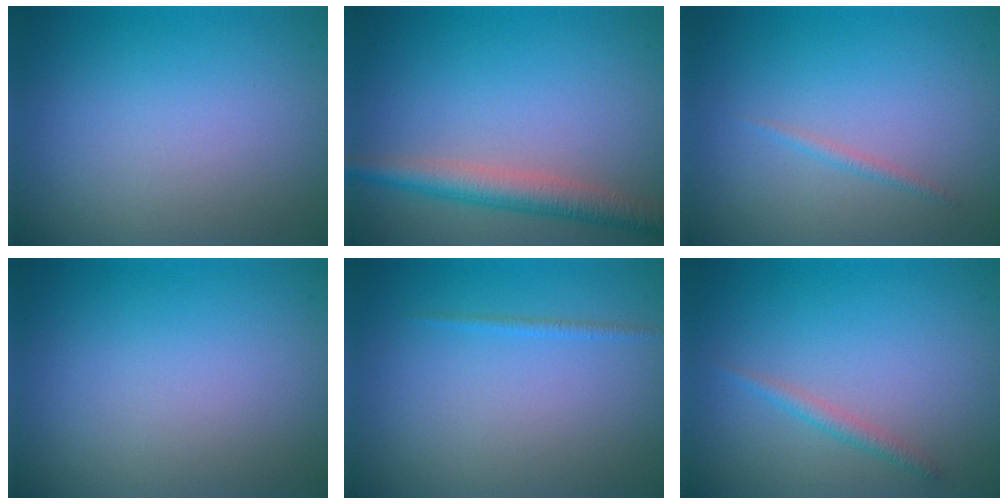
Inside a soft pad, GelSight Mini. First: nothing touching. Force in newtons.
{"total": 3.7, "press": 3.7, "slide": 0.2}
{"total": 0.7, "press": 0.7, "slide": 0.1}
{"total": 0.0}
{"total": 0.6, "press": 0.6, "slide": 0.1}
{"total": 1.2, "press": 1.1, "slide": 0.0}